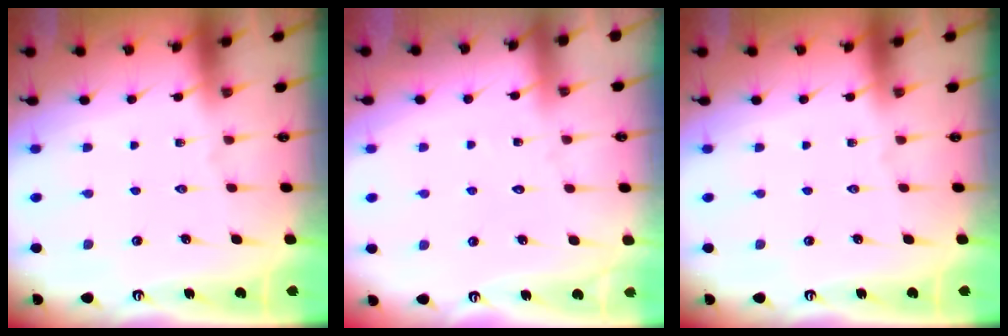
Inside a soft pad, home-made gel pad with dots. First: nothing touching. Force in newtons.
{"total": 4.2, "press": 4.2, "slide": 0.3}
{"total": 0.0}